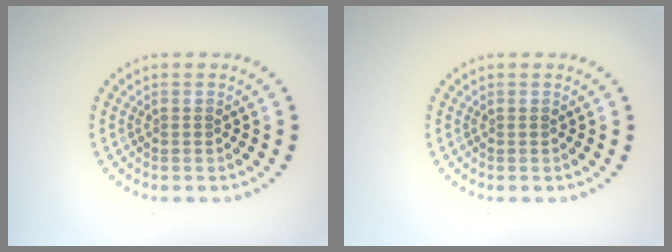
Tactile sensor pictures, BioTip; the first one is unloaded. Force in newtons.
{"total": 0.0}